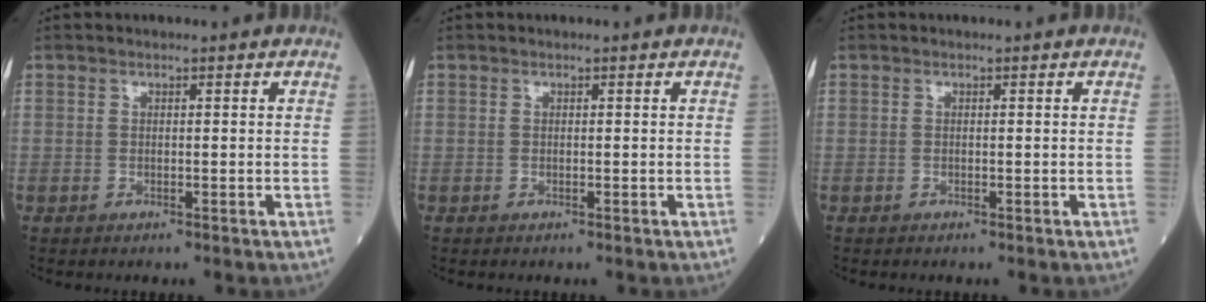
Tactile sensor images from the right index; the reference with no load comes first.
{"total": 0.0}
{"total": 0.0}